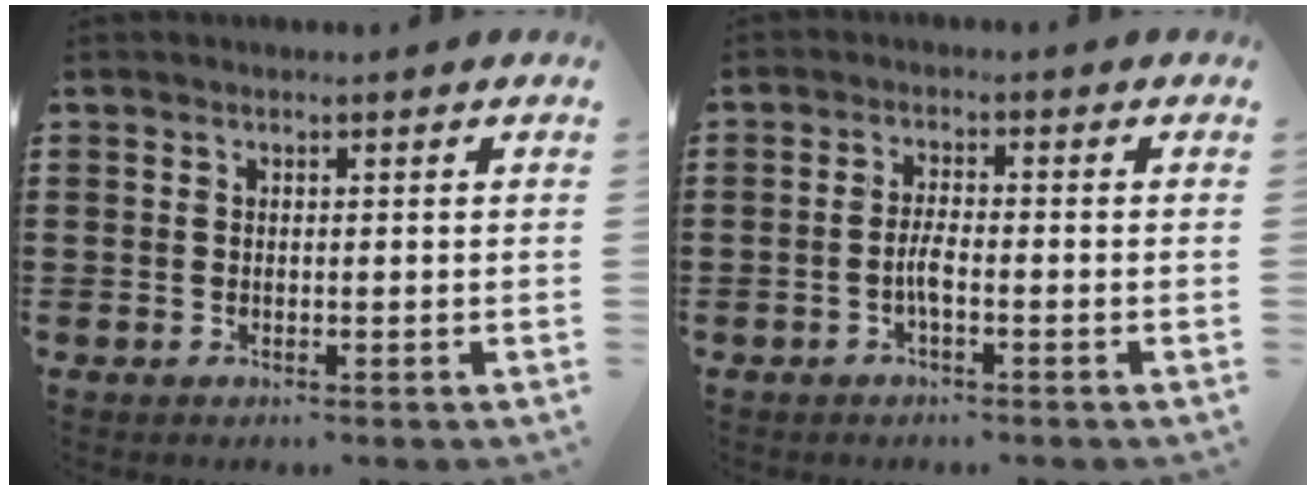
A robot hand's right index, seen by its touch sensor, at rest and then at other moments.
{"total": 2.9, "force": [-1.2, 0.6, 2.6], "torque": [-0.062, -0.002, -0.027]}